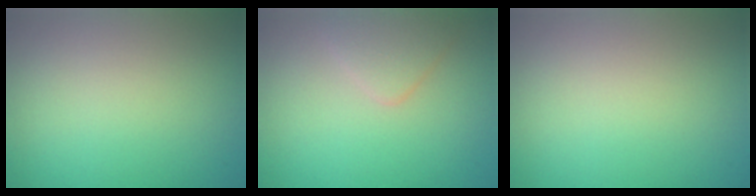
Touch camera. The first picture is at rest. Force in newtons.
{"total": 2.1, "press": 2.1, "slide": 0.2}
{"total": 0.0}